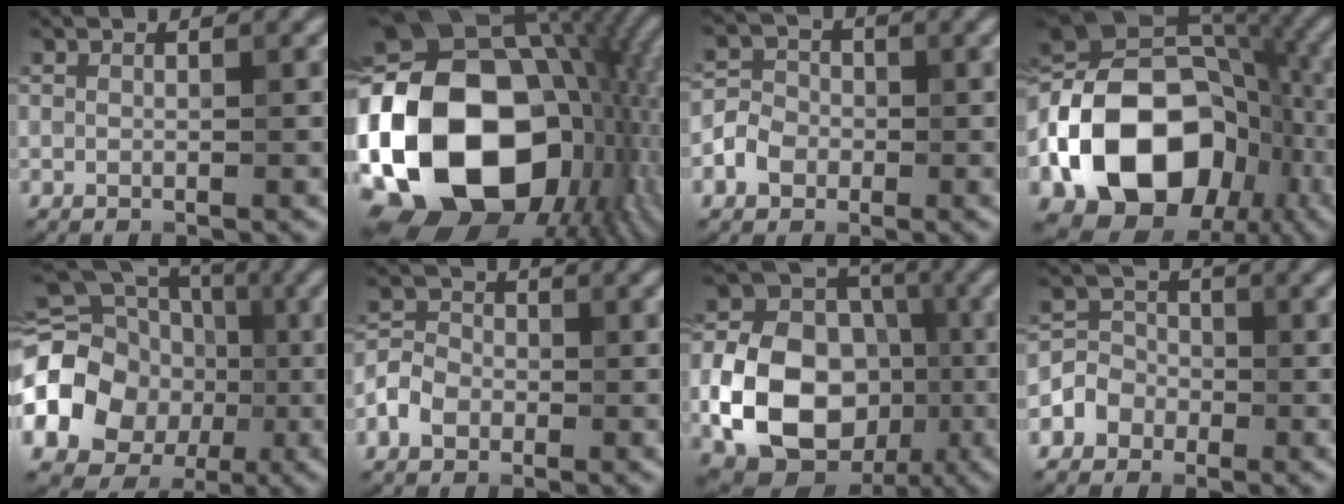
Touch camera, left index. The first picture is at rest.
{"total": 21.1, "force": [-2.3, 15.5, 14.2], "torque": [-0.286, -0.012, -0.026]}
{"total": 3.1, "force": [-1.1, 2.6, 1.2], "torque": [-0.012, 0.002, -0.025]}
{"total": 16.4, "force": [-5.3, 11.7, 10.2], "torque": [-0.177, 0.000, -0.104]}
{"total": 14.0, "force": [-1.9, 12.0, 7.0], "torque": [-0.131, -0.014, -0.049]}
{"total": 3.3, "force": [-1.3, 2.6, 1.6], "torque": [-0.031, 0.005, -0.031]}
{"total": 12.2, "force": [-3.1, 9.2, 7.4], "torque": [-0.137, -0.004, -0.065]}
{"total": 3.2, "force": [-1.5, 2.8, 0.5], "torque": [0.014, 0.006, -0.039]}